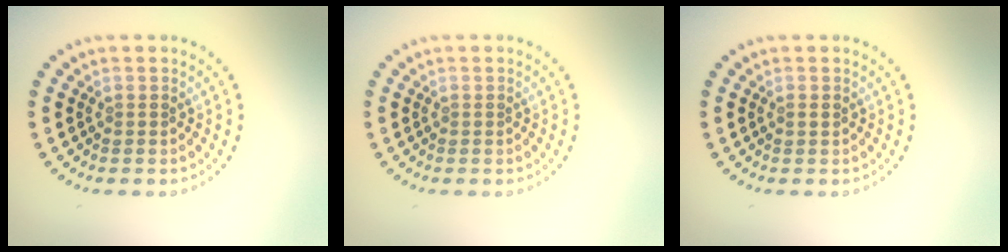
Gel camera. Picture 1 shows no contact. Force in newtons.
{"total": 0.0}
{"total": 0.8, "press": 0.8, "slide": 0.1}